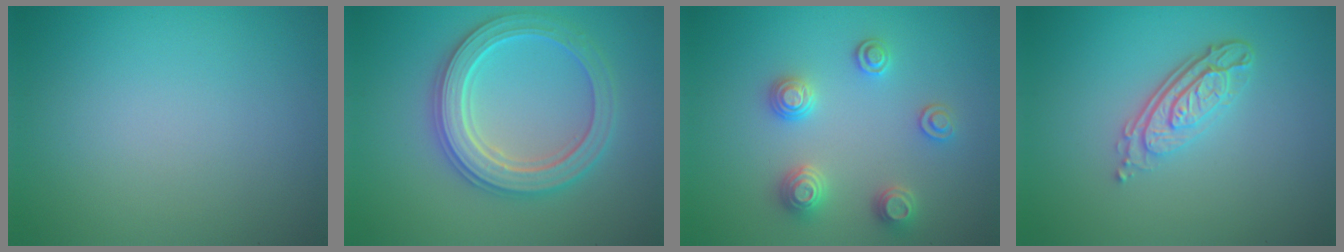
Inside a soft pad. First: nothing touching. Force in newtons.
{"total": 5.5, "press": 5.4, "slide": 1.0}
{"total": 2.9, "press": 2.8, "slide": 0.6}
{"total": 4.1, "press": 2.9, "slide": 2.9}